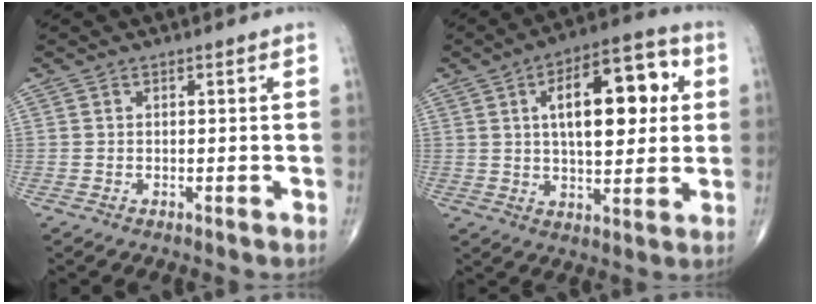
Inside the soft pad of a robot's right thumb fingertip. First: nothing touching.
{"total": 17.4, "force": [3.9, 8.0, 14.9], "torque": [-0.194, 0.013, 0.055]}